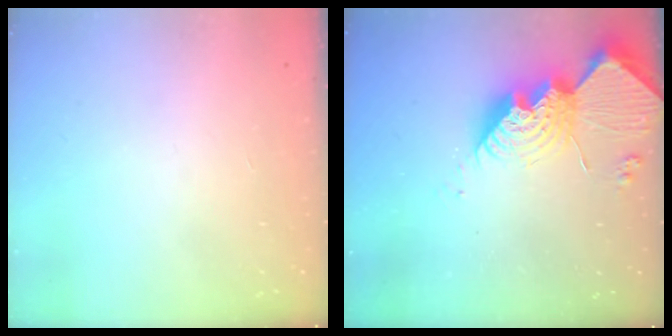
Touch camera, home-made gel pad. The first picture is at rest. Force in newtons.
{"total": 19.5, "press": 19.4, "slide": 1.7}